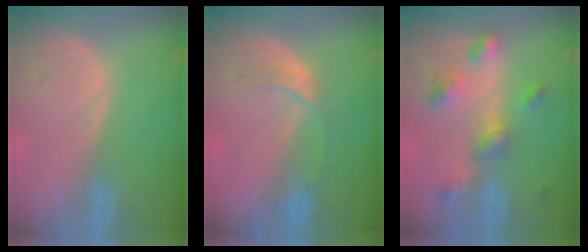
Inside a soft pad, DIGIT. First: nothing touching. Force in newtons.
{"total": 3.0, "press": 3.0, "slide": 0.3}
{"total": 6.8, "press": 6.0, "slide": 3.3}